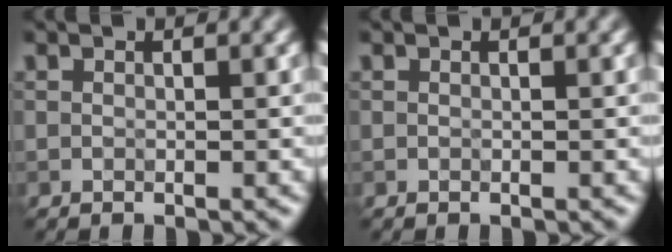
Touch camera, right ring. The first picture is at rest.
{"total": 0.0}